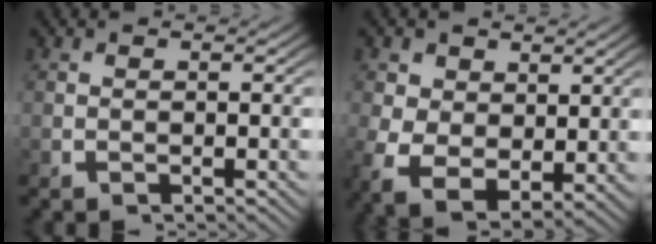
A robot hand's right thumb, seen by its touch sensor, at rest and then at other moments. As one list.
[{"total": 6.6, "force": [-0.2, 5.0, 4.4], "torque": [-0.103, -0.046, 0.021]}]